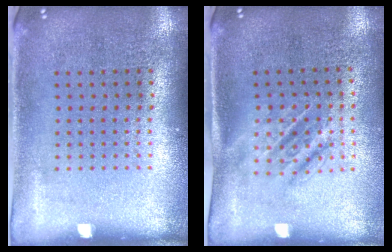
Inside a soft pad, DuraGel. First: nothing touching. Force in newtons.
{"total": 1.6, "press": 1.2, "slide": 1.0}